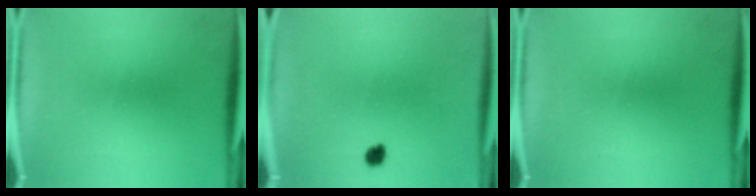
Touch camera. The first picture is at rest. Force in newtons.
{"total": 1.8}
{"total": 0.0}